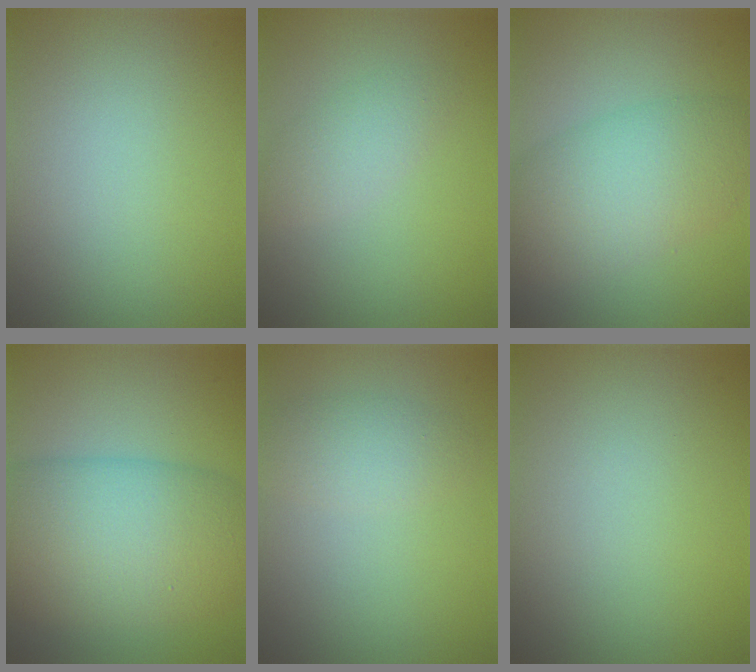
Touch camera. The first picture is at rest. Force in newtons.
{"total": 1.9, "press": 1.9, "slide": 0.1}
{"total": 6.6, "press": 6.6, "slide": 0.3}
{"total": 11.2, "press": 11.2, "slide": 0.4}
{"total": 2.2, "press": 2.2, "slide": 0.1}
{"total": 0.0}